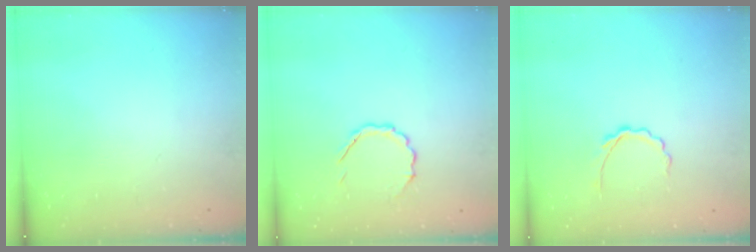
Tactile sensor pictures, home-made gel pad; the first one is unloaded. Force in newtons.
{"total": 4.9, "press": 4.7, "slide": 1.3}
{"total": 3.8, "press": 3.6, "slide": 1.2}